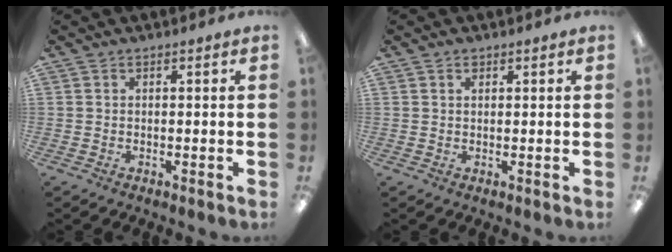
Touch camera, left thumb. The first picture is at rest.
{"total": 0.9, "force": [0.6, 0.5, 0.5], "torque": [-0.011, 0.001, 0.011]}